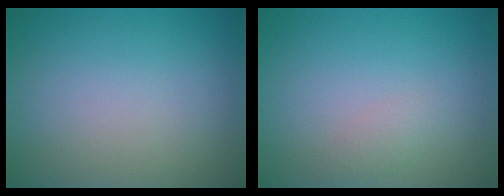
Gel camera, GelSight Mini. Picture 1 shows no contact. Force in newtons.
{"total": 1.1, "press": 1.1, "slide": 0.0}